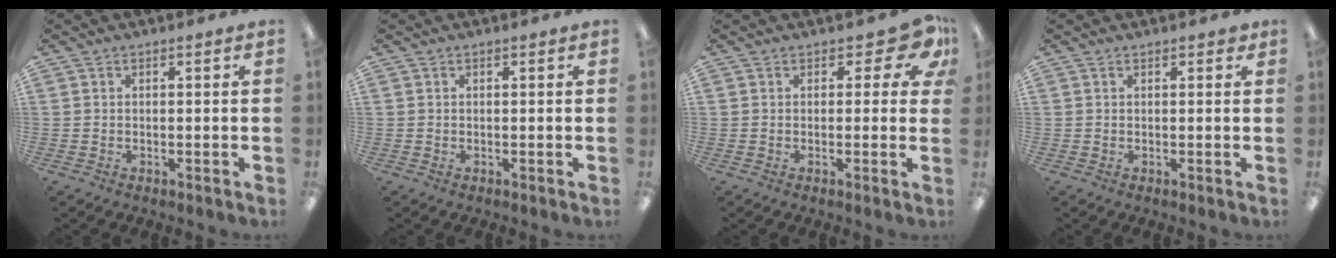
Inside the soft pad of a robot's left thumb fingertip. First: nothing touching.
{"total": 0.0}
{"total": 6.3, "force": [3.4, 3.3, 4.2], "torque": [-0.044, -0.015, 0.057]}
{"total": 1.3, "force": [0.9, 0.7, 0.6], "torque": [-0.006, -0.001, 0.014]}